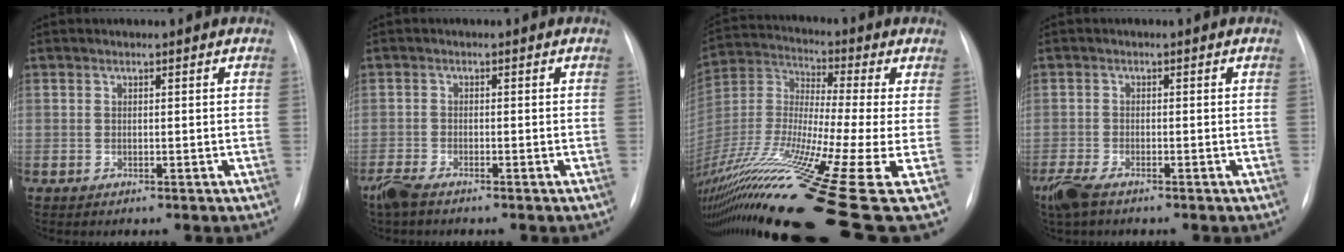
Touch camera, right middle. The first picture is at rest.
{"total": 3.3, "force": [-2.7, 0.6, 1.8], "torque": [-0.045, -0.010, -0.052]}
{"total": 24.1, "force": [-11.2, 0.9, 21.3], "torque": [-0.403, -0.051, -0.202]}
{"total": 4.6, "force": [-3.4, 1.3, 2.9], "torque": [-0.068, -0.013, -0.063]}